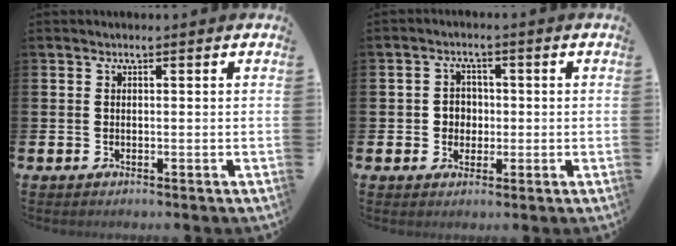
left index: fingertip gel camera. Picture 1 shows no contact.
{"total": 2.8, "force": [0.1, 2.7, 0.6], "torque": [-0.012, 0.006, -0.007]}